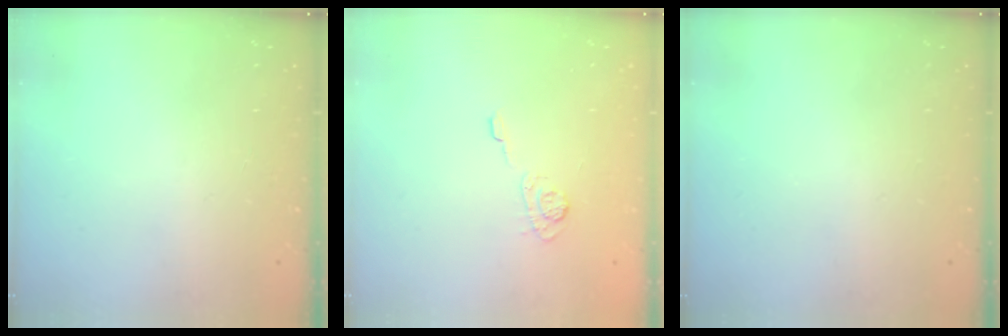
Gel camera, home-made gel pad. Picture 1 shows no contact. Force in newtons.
{"total": 5.0, "press": 4.8, "slide": 1.4}
{"total": 0.0}